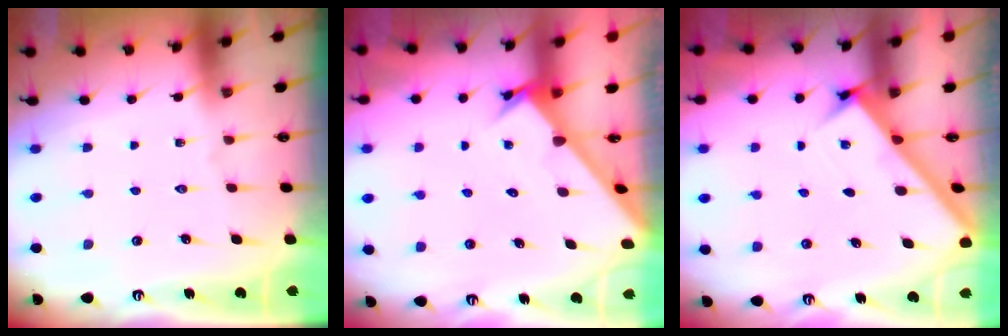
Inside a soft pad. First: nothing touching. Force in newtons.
{"total": 2.6, "press": 2.6, "slide": 0.3}
{"total": 2.8, "press": 2.7, "slide": 0.4}